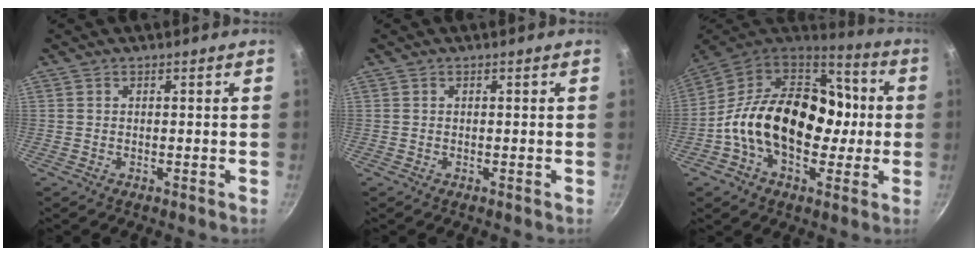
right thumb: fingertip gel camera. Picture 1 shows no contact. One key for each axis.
{"total": 0.0}
{"total": 24.1, "fx": -1.3, "fy": 16.6, "fz": 17.4, "tx": -0.249, "ty": 0.048, "tz": -0.031}